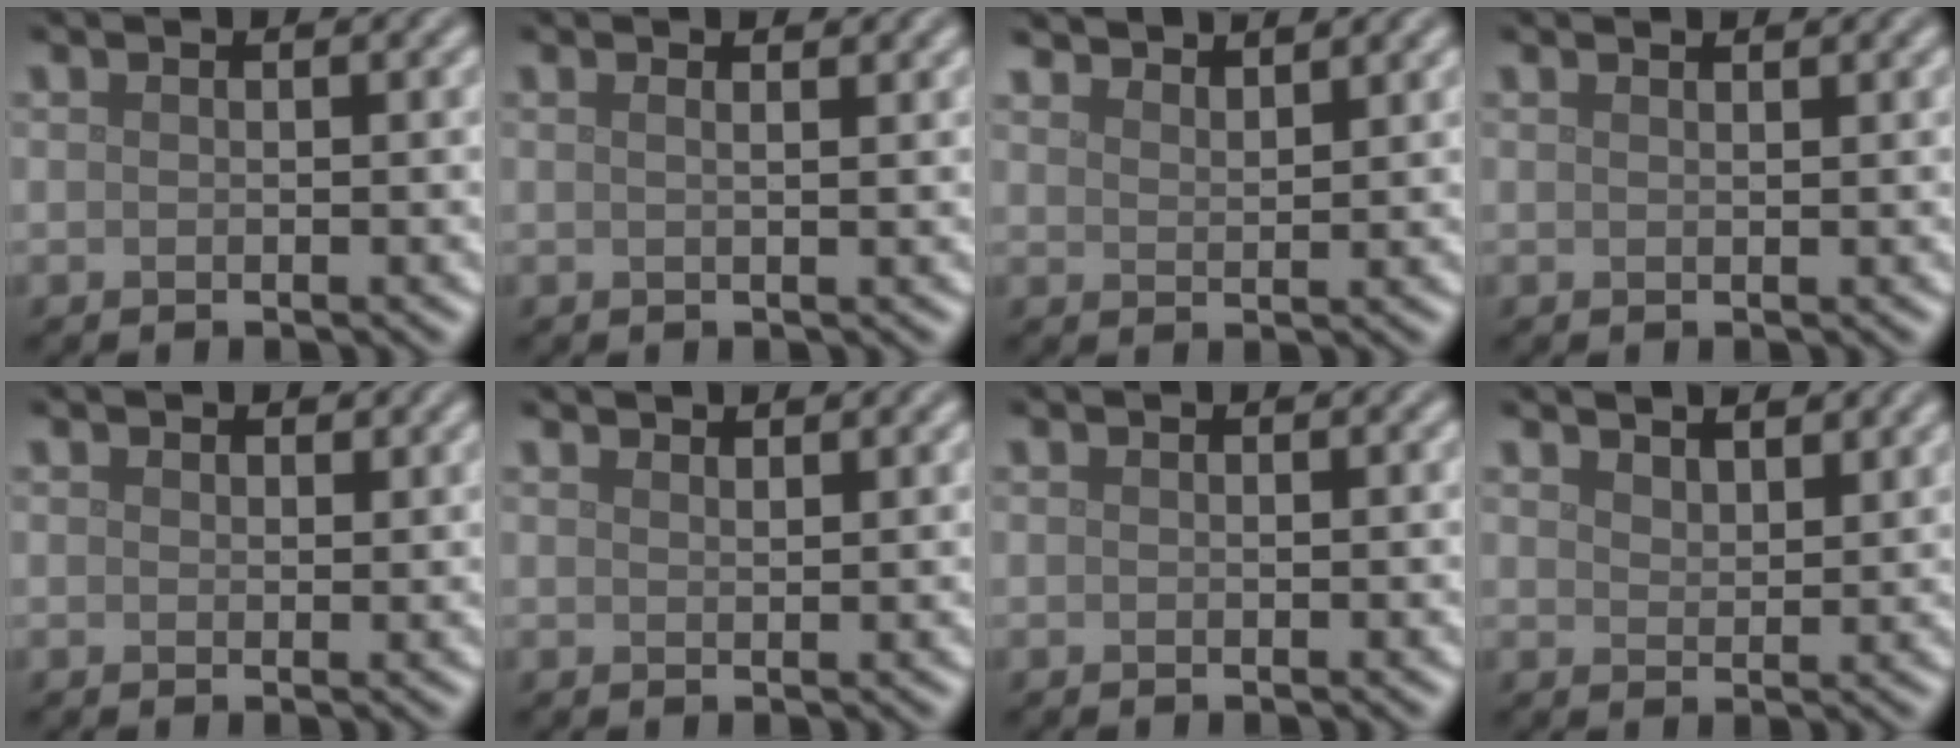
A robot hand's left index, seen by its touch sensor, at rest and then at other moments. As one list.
[{"total": 2.6, "force": [1.5, 1.2, 1.7], "torque": [-0.004, 0.010, -0.011]}, {"total": 4.8, "force": [4.5, 0.9, 1.4], "torque": [-0.013, 0.007, 0.059]}, {"total": 1.3, "force": [1.1, 0.3, 0.5], "torque": [-0.003, -0.001, 0.008]}, {"total": 0.9, "force": [0.7, 0.6, 0.2], "torque": [-0.004, -0.002, 0.012]}, {"total": 2.2, "force": [2.1, 0.4, 0.6], "torque": [-0.006, 0.002, 0.029]}, {"total": 0.0}, {"total": 3.3, "force": [3.0, 0.9, 1.2], "torque": [-0.021, 0.001, 0.047]}]